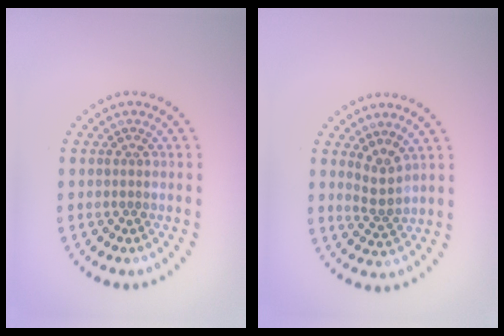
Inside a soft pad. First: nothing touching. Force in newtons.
{"total": 2.1, "press": 1.7, "slide": 1.2}